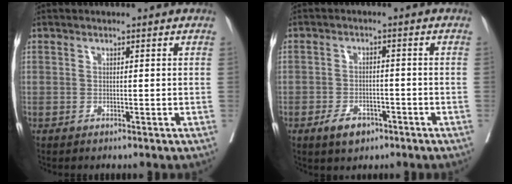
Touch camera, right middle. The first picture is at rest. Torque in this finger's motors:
{"motor_torque": [0.64, -0.55, 0.06, 0.03]}